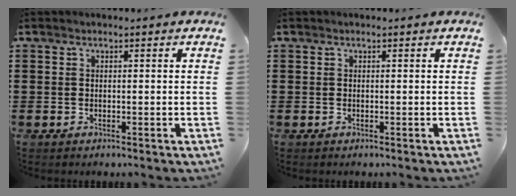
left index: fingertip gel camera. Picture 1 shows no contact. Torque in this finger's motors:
{"motor_torque": [-0.17, 0.04, 0.00, 0.00]}